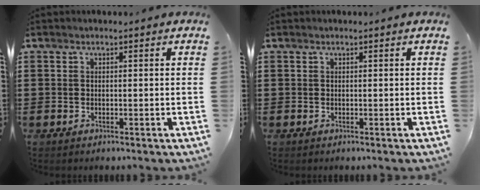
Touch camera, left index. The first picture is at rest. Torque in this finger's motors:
{"motor_torque": [-0.03, 0.00, -0.02, 0.01]}